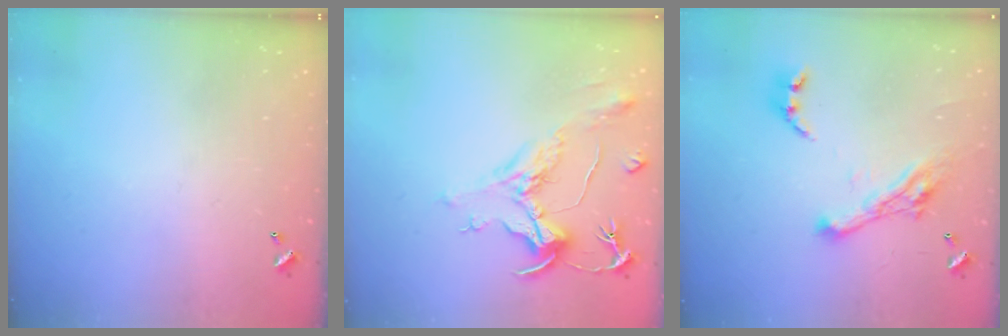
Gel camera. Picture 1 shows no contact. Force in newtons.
{"total": 2.3, "press": 1.8, "slide": 1.3}
{"total": 10.6, "press": 10.5, "slide": 1.7}